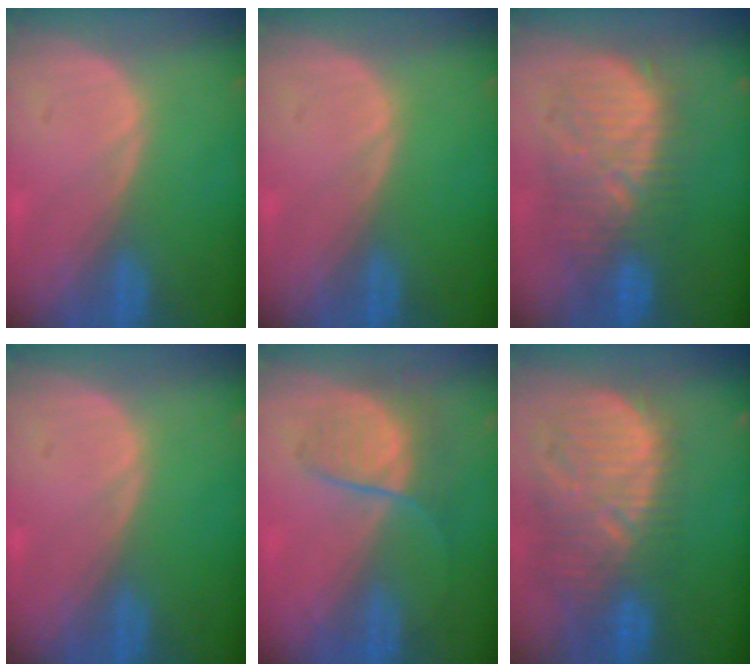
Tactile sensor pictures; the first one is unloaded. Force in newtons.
{"total": 0.0}
{"total": 9.9, "press": 9.8, "slide": 1.5}
{"total": 0.0}
{"total": 6.4, "press": 5.9, "slide": 2.3}
{"total": 12.8, "press": 11.3, "slide": 6.0}